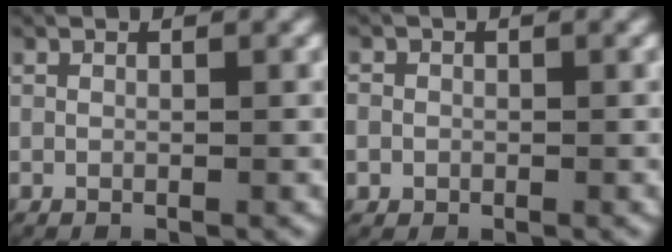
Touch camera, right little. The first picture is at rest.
{"total": 2.2, "force": [-0.3, 2.2, 0.3], "torque": [-0.008, 0.002, -0.011]}